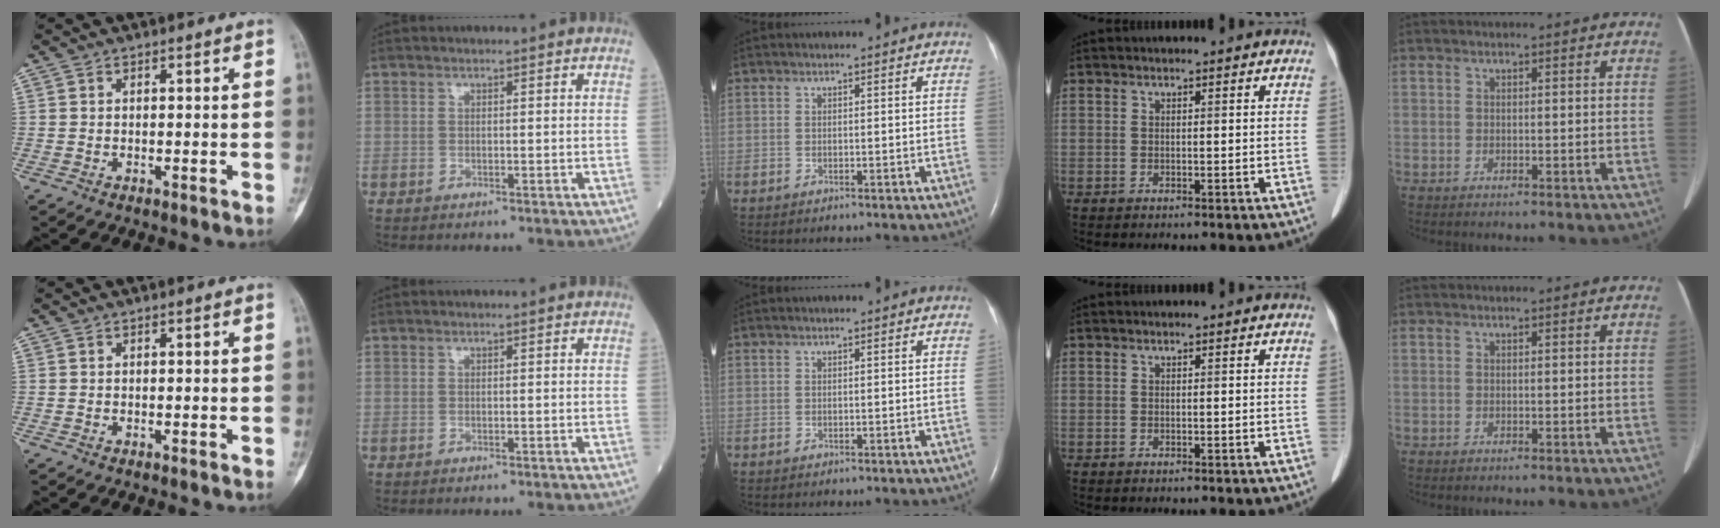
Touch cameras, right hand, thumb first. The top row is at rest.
{}